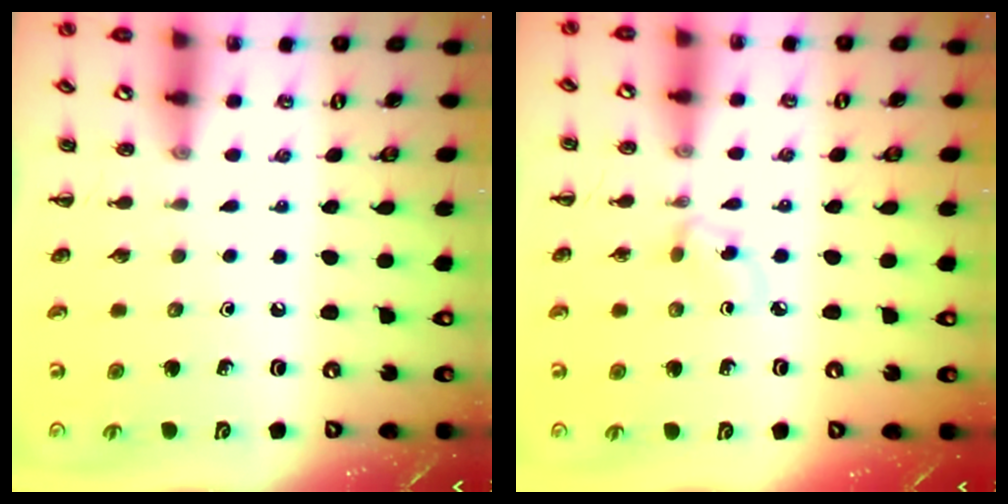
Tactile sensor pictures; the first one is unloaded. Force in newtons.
{"total": 2.9, "press": 2.7, "slide": 1.2}